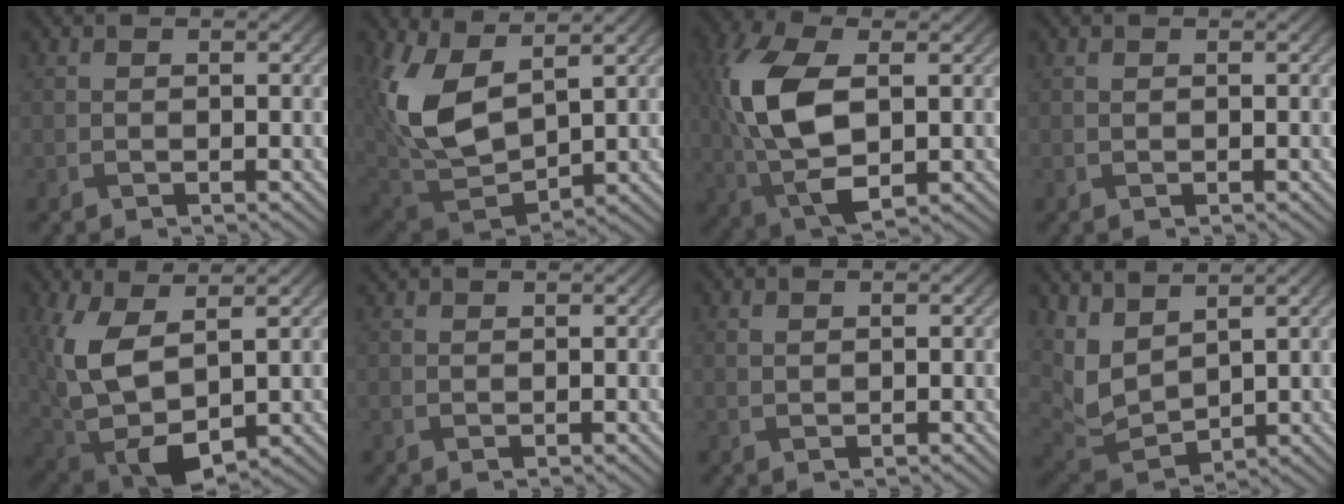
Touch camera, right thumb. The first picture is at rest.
{"total": 12.6, "force": [4.3, 6.8, 9.7], "torque": [-0.246, -0.005, 0.092]}
{"total": 12.7, "force": [1.0, 6.6, 10.8], "torque": [-0.267, 0.004, 0.020]}
{"total": 0.0}
{"total": 11.9, "force": [2.1, 6.3, 9.9], "torque": [-0.236, -0.010, 0.045]}
{"total": 0.9, "force": [0.8, 0.0, 0.3], "torque": [-0.012, 0.001, 0.013]}
{"total": 0.7, "force": [0.5, 0.3, 0.4], "torque": [-0.013, -0.001, 0.013]}
{"total": 7.0, "force": [4.0, 3.2, 4.8], "torque": [-0.132, -0.005, 0.085]}